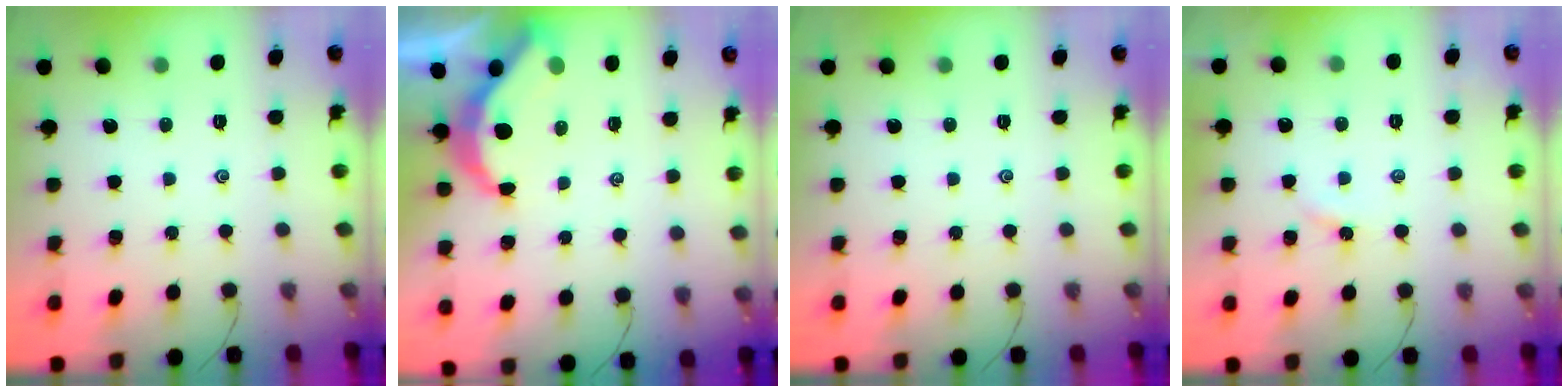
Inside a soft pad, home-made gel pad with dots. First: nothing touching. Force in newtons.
{"total": 5.1, "press": 5.1, "slide": 0.6}
{"total": 0.0}
{"total": 1.7, "press": 1.6, "slide": 0.3}